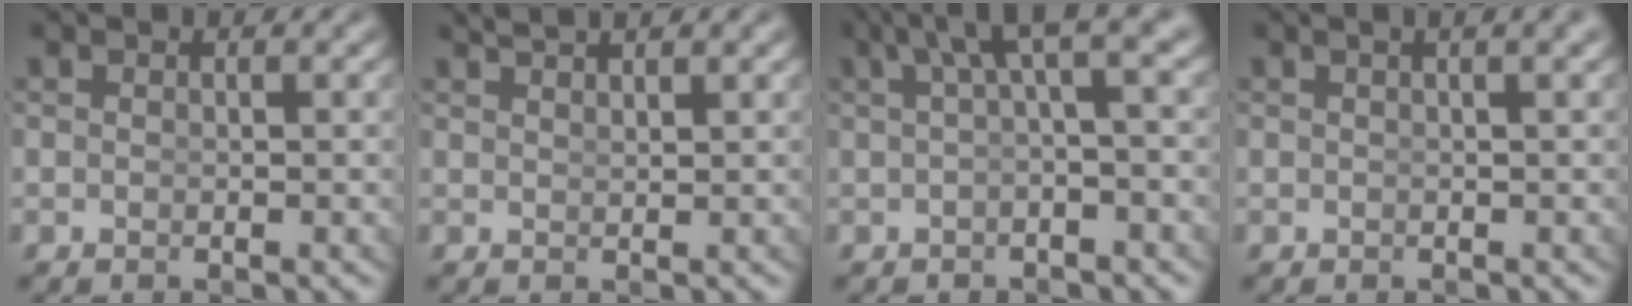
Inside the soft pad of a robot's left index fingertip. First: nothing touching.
{"total": 1.7, "force": [1.6, -0.6, 0.4], "torque": [-0.003, -0.003, 0.035]}
{"total": 4.5, "force": [2.1, 0.2, 4.0], "torque": [-0.051, 0.023, 0.028]}
{"total": 2.9, "force": [1.4, 0.3, 2.6], "torque": [-0.017, 0.021, 0.015]}